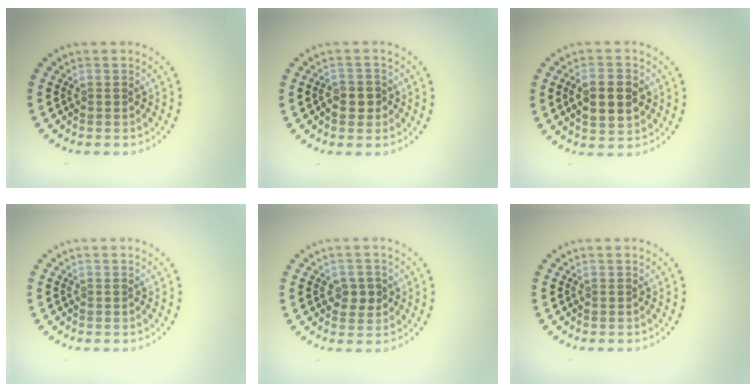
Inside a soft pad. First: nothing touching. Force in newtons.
{"total": 1.6, "press": 1.5, "slide": 0.4}
{"total": 4.6, "press": 4.6, "slide": 0.2}
{"total": 0.0}
{"total": 2.1, "press": 2.1, "slide": 0.5}
{"total": 0.0}